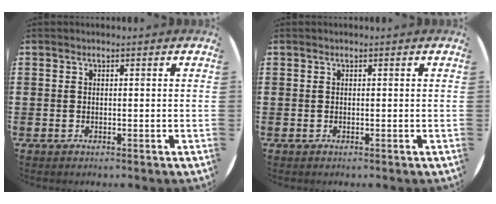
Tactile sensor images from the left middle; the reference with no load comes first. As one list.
[{"total": 0.0}]